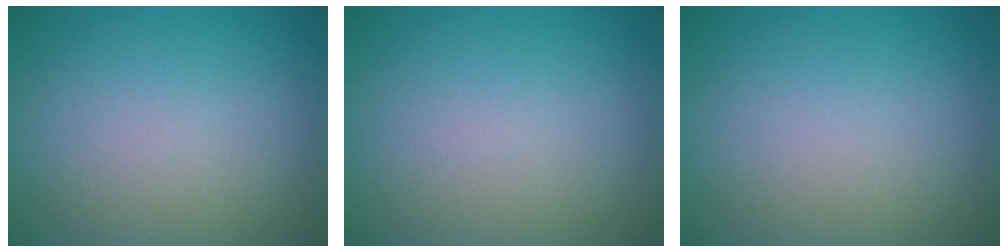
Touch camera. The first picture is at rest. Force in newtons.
{"total": 0.0}
{"total": 0.0}